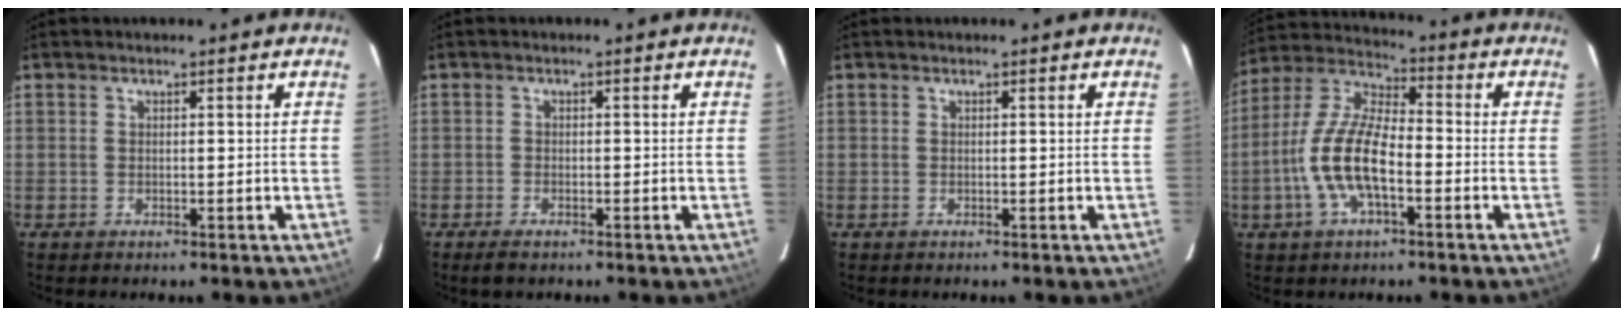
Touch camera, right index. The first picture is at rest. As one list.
[{"total": 2.2, "force": [-1.7, 0.8, 1.2], "torque": [-0.029, -0.005, -0.032]}, {"total": 0.0}, {"total": 13.1, "force": [-4.1, 4.8, 11.5], "torque": [-0.244, 0.001, -0.081]}]